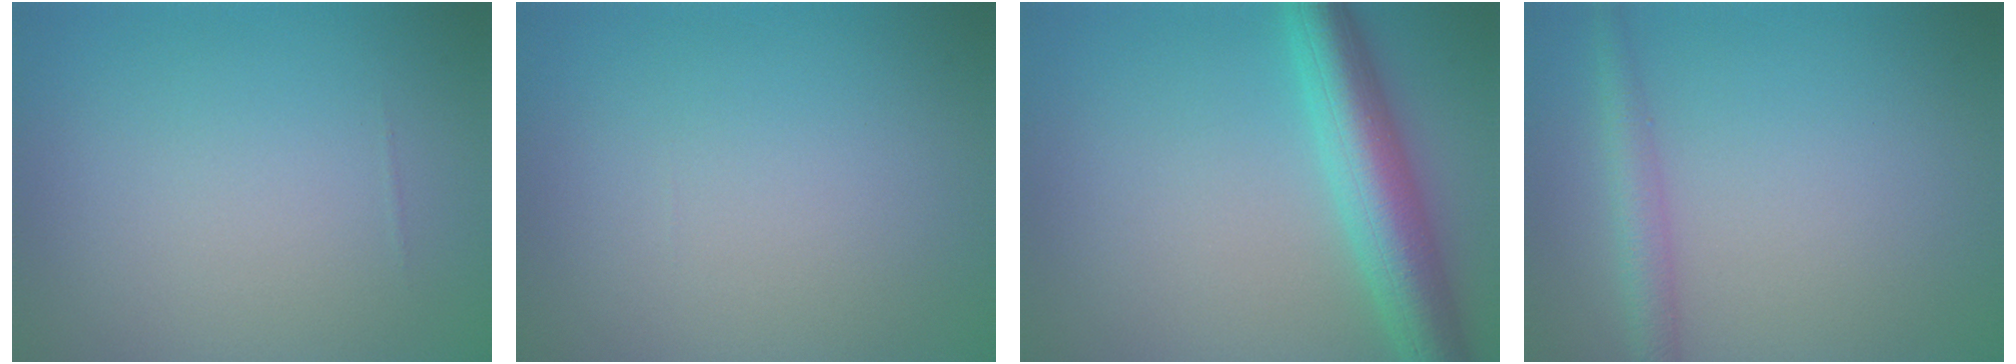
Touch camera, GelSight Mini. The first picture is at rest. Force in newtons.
{"total": 0.0}
{"total": 6.7, "press": 6.7, "slide": 0.3}
{"total": 2.4, "press": 2.4, "slide": 0.2}